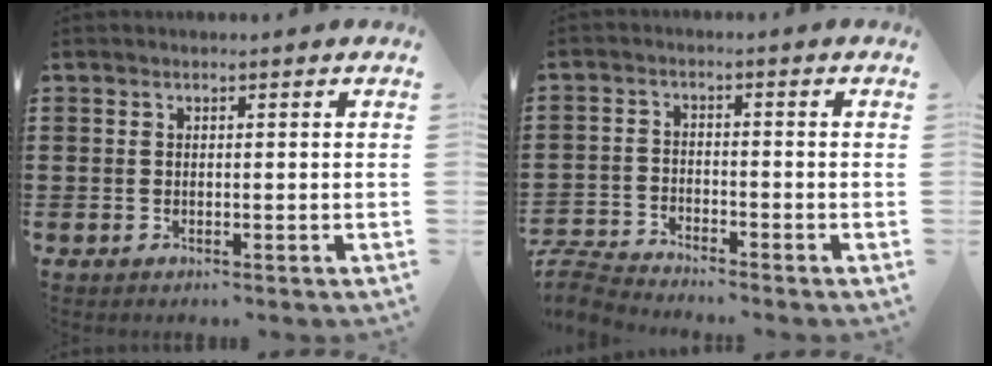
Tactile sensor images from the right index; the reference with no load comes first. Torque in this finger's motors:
{"motor_torque": [-2.14, 0.00, -1.05, -0.21]}